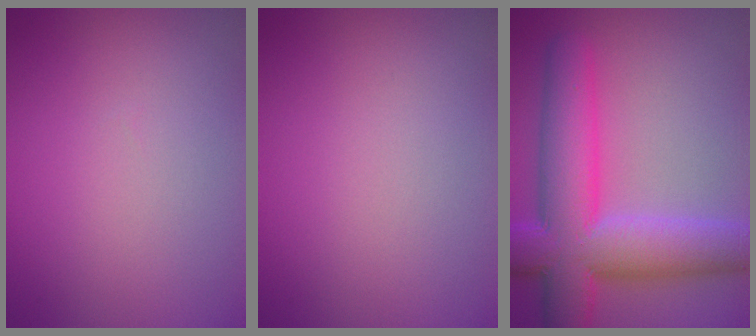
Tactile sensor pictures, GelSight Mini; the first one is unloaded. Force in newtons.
{"total": 0.0}
{"total": 11.1, "press": 11.1, "slide": 0.4}